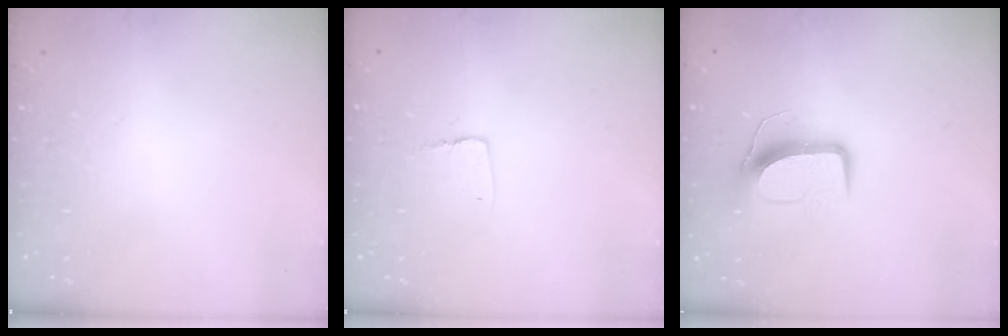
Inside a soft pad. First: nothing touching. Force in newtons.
{"total": 3.6, "press": 3.6, "slide": 0.3}
{"total": 9.6, "press": 9.6, "slide": 0.2}